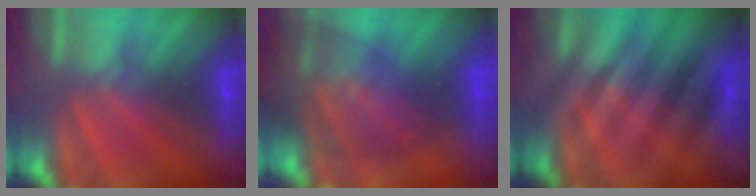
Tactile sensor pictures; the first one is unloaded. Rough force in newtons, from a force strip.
{"total": 7.7}
{"total": 2.6}